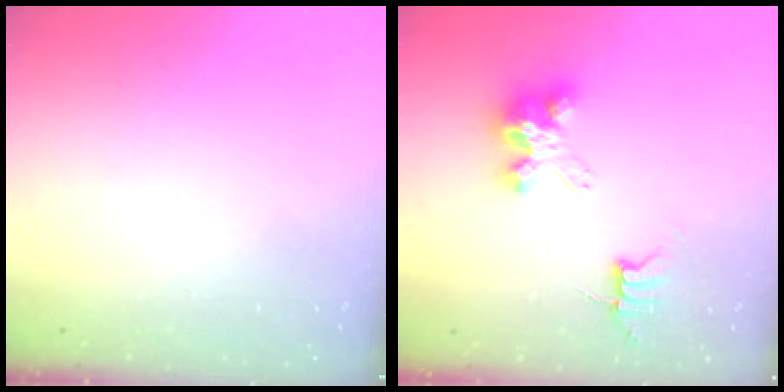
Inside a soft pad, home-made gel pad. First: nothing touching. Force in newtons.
{"total": 7.3, "press": 7.3, "slide": 0.6}